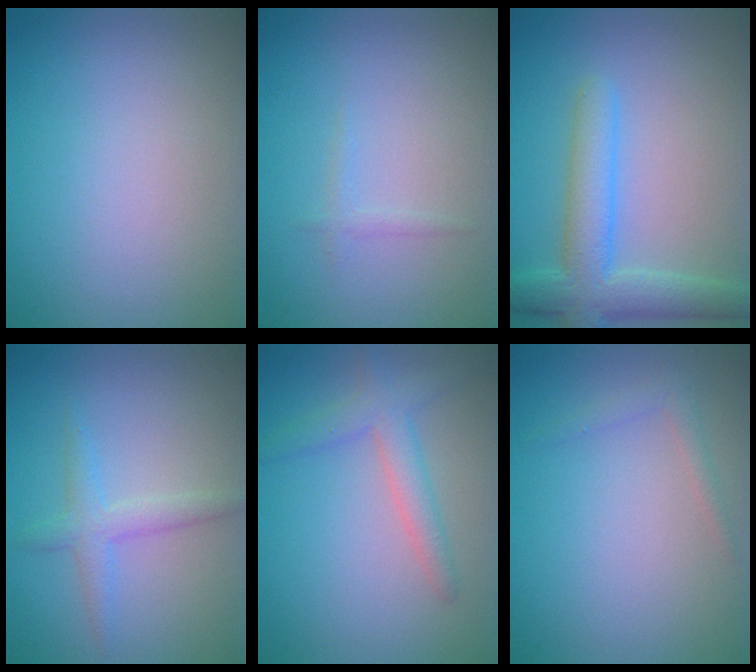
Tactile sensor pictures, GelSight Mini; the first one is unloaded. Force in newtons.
{"total": 0.7, "press": 0.7, "slide": 0.1}
{"total": 5.1, "press": 5.1, "slide": 0.1}
{"total": 2.2, "press": 2.2, "slide": 0.1}
{"total": 2.7, "press": 2.7, "slide": 0.3}
{"total": 1.1, "press": 1.1, "slide": 0.1}